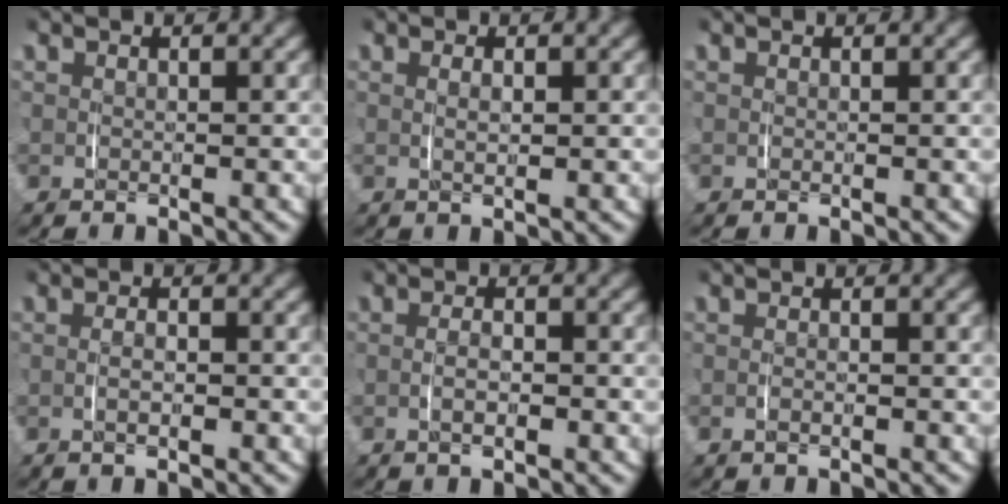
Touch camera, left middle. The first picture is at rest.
{"total": 1.2, "force": [0.3, 0.1, 1.1], "torque": [-0.019, -0.003, 0.008]}
{"total": 0.0}
{"total": 1.4, "force": [-0.4, 0.3, 1.3], "torque": [-0.023, 0.001, -0.008]}
{"total": 1.8, "force": [-0.4, 0.5, 1.6], "torque": [-0.026, 0.001, -0.009]}
{"total": 0.7, "force": [-0.4, 0.1, 0.6], "torque": [-0.016, -0.002, -0.007]}